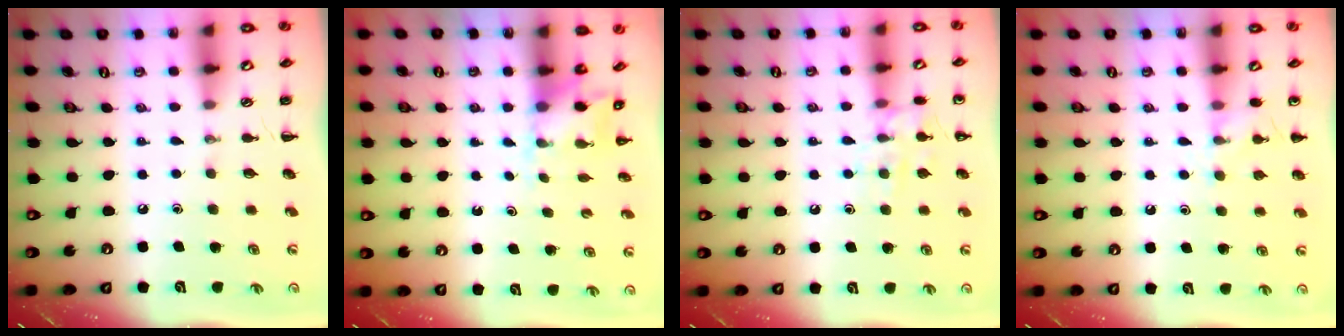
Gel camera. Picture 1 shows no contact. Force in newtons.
{"total": 2.3, "press": 2.3, "slide": 0.6}
{"total": 9.8, "press": 9.8, "slide": 1.0}
{"total": 8.0, "press": 7.8, "slide": 1.8}